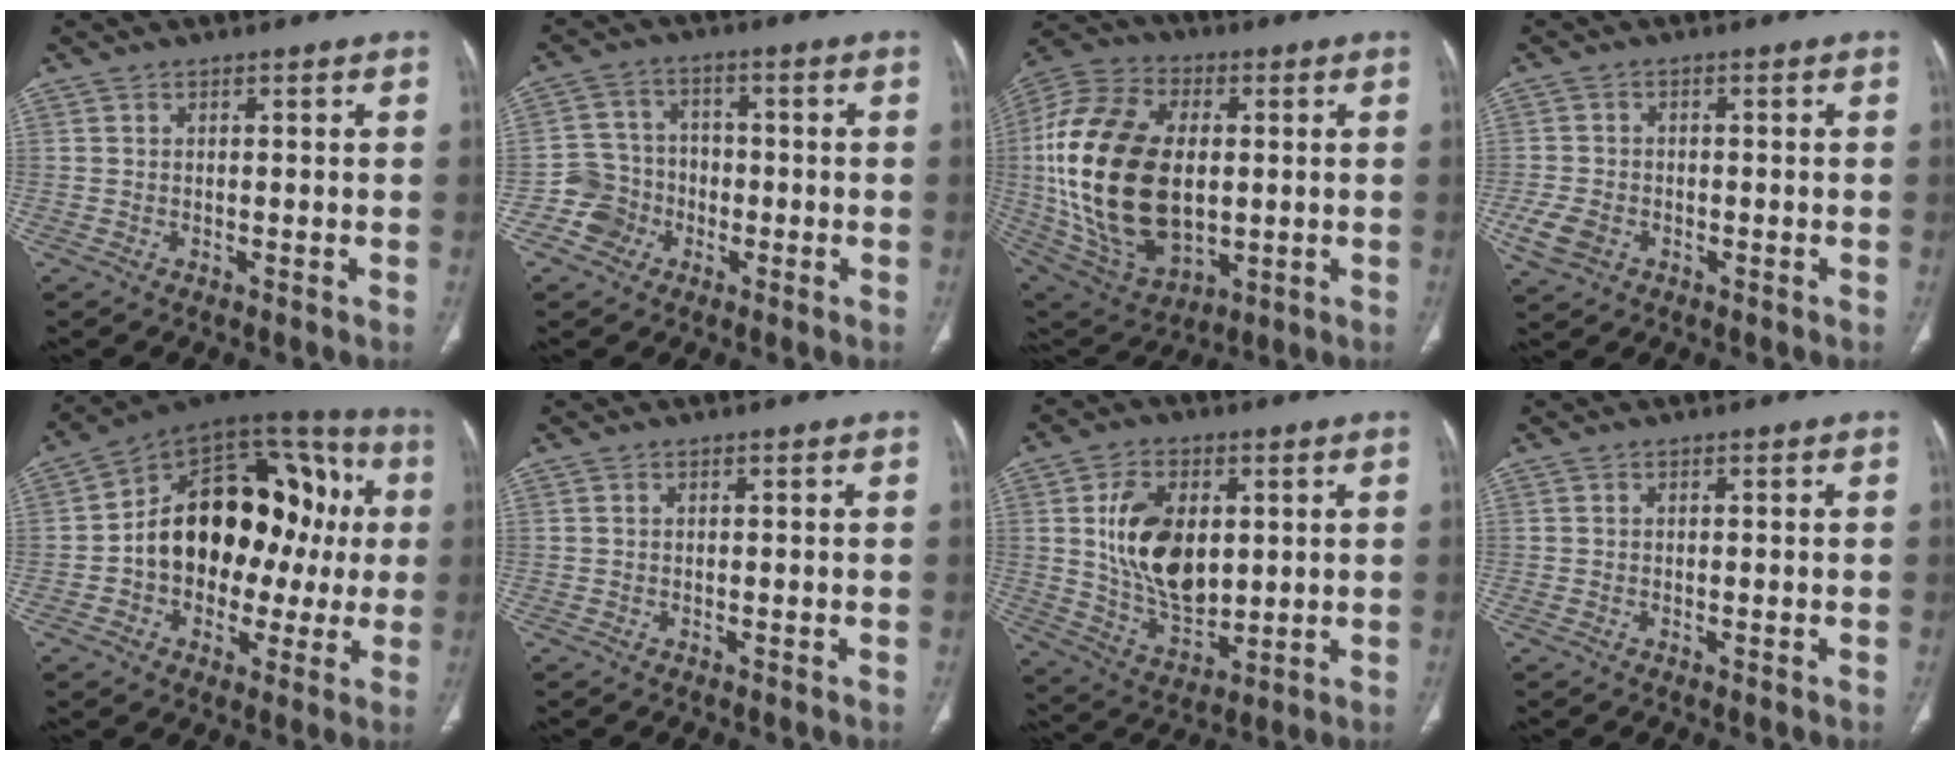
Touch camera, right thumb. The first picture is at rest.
{"total": 6.8, "force": [-2.8, 6.2, 0.7], "torque": [0.022, 0.027, -0.055]}
{"total": 28.1, "force": [0.6, 17.2, 22.2], "torque": [-0.444, -0.008, 0.026]}
{"total": 5.3, "force": [-1.9, 4.0, 2.9], "torque": [-0.061, 0.005, -0.030]}
{"total": 24.8, "force": [0.5, 16.5, 18.5], "torque": [-0.235, 0.053, 0.008]}
{"total": 0.0}
{"total": 15.3, "force": [2.7, 9.5, 11.7], "torque": [-0.180, -0.018, 0.058]}
{"total": 0.0}